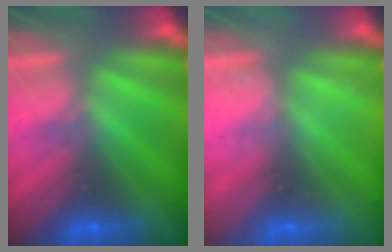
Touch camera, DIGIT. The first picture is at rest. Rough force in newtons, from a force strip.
{"total": 2.2}